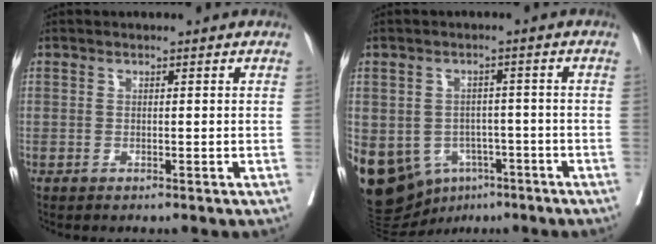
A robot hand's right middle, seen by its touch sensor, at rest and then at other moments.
{"total": 19.4, "force": [-8.8, 14.6, 9.2], "torque": [-0.247, -0.002, -0.115]}